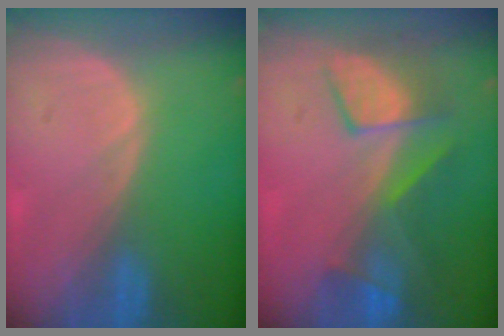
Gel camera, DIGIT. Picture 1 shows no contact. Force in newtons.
{"total": 7.7, "press": 7.3, "slide": 2.5}